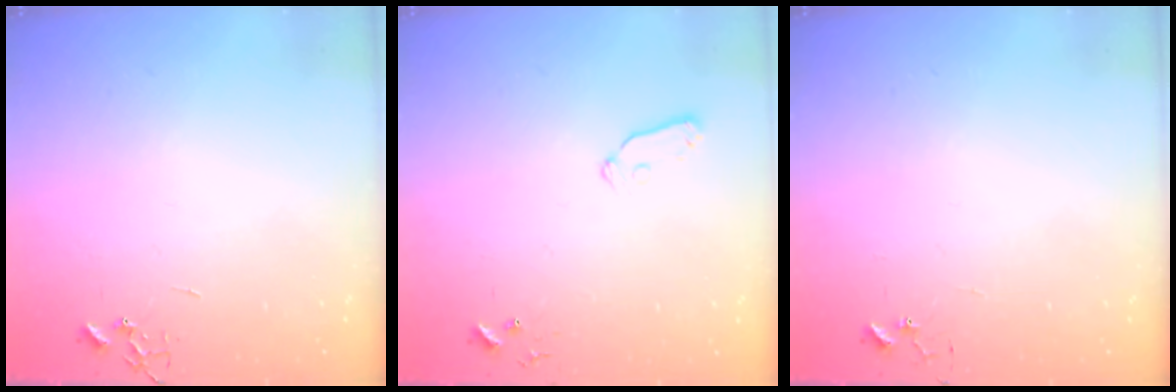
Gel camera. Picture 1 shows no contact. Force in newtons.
{"total": 6.8, "press": 6.7, "slide": 0.8}
{"total": 4.8, "press": 4.8, "slide": 0.2}